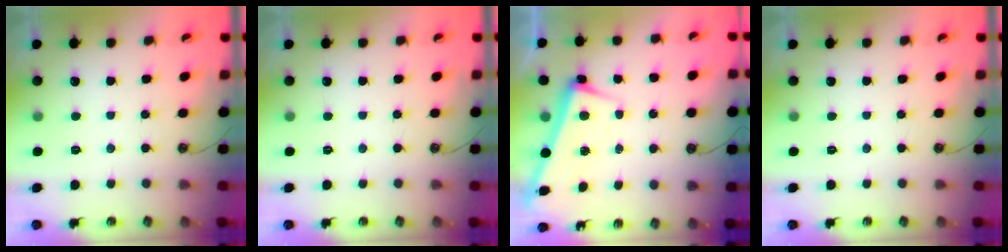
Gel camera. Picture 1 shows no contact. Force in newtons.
{"total": 0.0}
{"total": 2.6, "press": 2.5, "slide": 0.7}
{"total": 0.0}